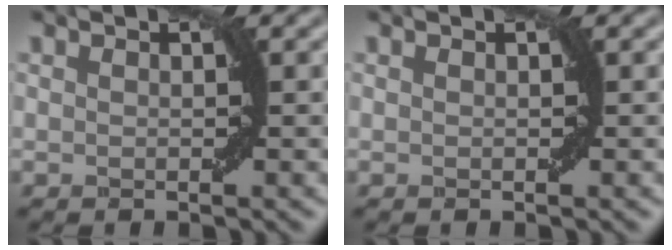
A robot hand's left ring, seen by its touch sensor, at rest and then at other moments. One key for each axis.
{"total": 0.0}